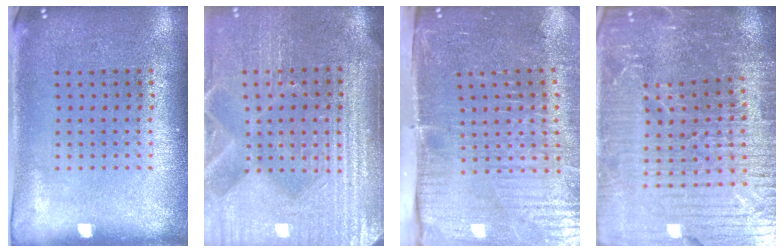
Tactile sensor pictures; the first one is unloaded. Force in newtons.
{"total": 4.7, "press": 4.2, "slide": 2.1}
{"total": 5.3, "press": 4.4, "slide": 2.9}
{"total": 5.9, "press": 5.3, "slide": 2.6}